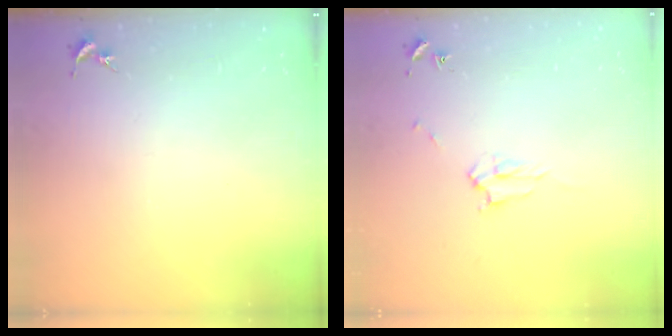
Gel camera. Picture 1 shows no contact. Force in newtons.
{"total": 2.3, "press": 2.3, "slide": 0.3}